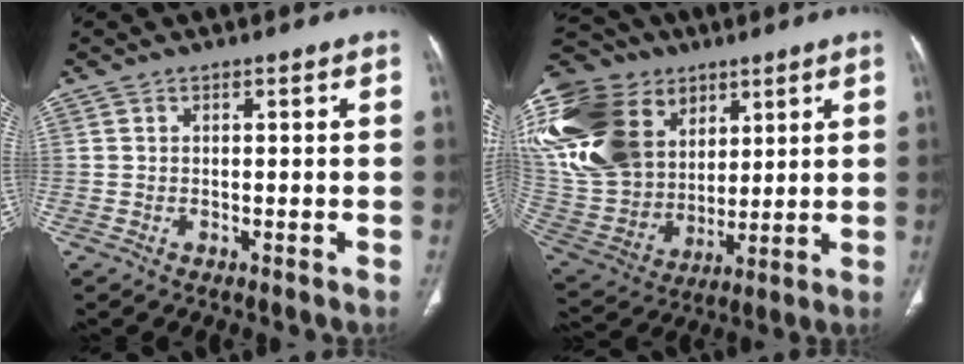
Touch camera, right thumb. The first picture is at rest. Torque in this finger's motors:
{"motor_torque": [-1.05, 1.98, 1.36, 1.41, 0.26]}